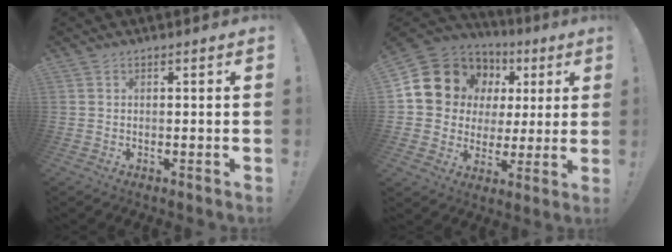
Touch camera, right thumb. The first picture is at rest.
{"total": 13.1, "force": [6.7, 10.5, 3.9], "torque": [-0.064, -0.044, 0.144]}